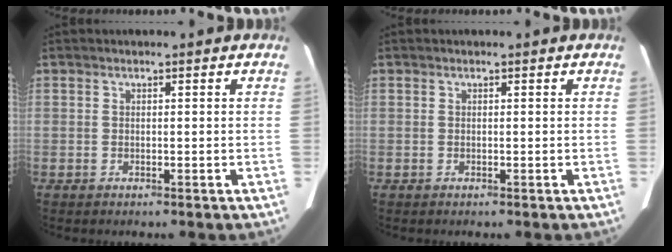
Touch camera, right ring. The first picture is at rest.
{"total": 0.0}